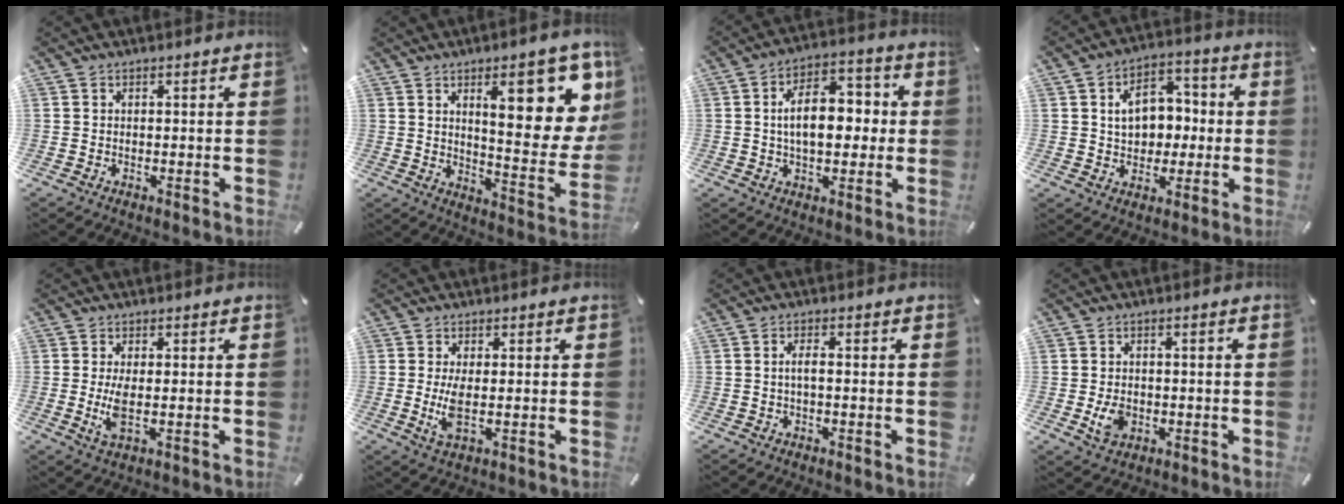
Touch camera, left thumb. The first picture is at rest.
{"total": 20.3, "force": [9.1, 7.6, 16.5], "torque": [-0.209, -0.060, 0.138]}
{"total": 11.6, "force": [0.3, 7.2, 9.0], "torque": [-0.134, 0.006, 0.000]}
{"total": 10.0, "force": [0.5, 8.2, 5.7], "torque": [-0.071, 0.007, 0.008]}
{"total": 5.0, "force": [-0.1, 1.6, 4.7], "torque": [-0.097, -0.012, -0.006]}
{"total": 5.2, "force": [0.0, 1.6, 5.0], "torque": [-0.101, -0.013, -0.004]}
{"total": 2.1, "force": [-0.3, 0.5, 2.0], "torque": [-0.039, 0.003, -0.007]}
{"total": 4.4, "force": [-0.9, 3.3, 2.8], "torque": [-0.054, -0.002, -0.017]}